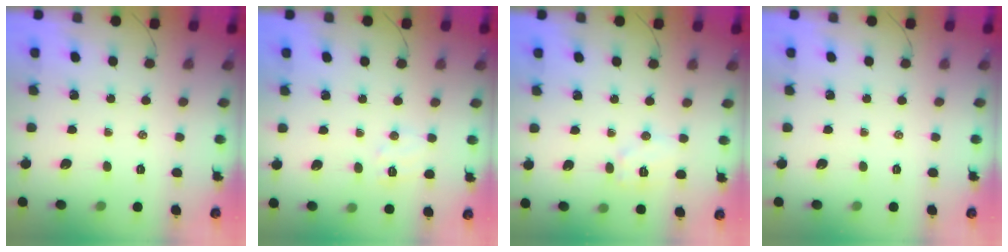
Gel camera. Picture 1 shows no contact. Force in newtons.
{"total": 5.7, "press": 5.5, "slide": 1.3}
{"total": 6.7, "press": 6.6, "slide": 0.9}
{"total": 0.0}